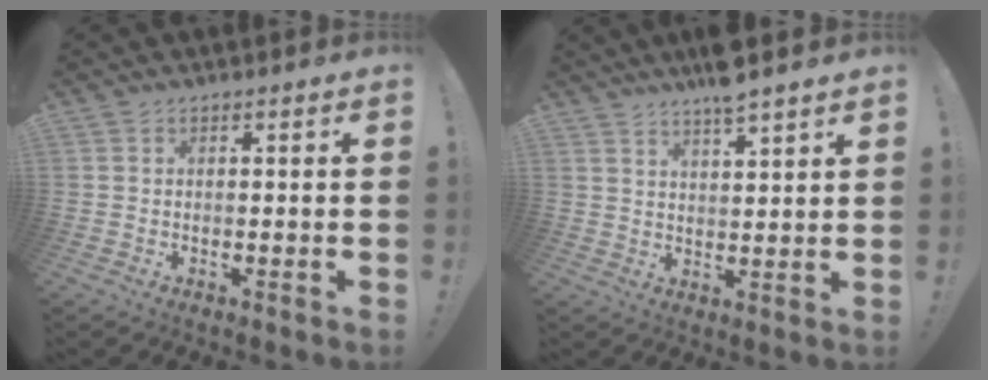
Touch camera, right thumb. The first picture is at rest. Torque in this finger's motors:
{"motor_torque": [-0.43, 2.03, 0.75, 0.91, 0.03]}